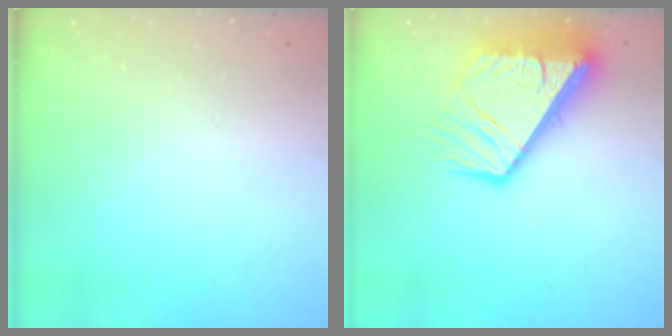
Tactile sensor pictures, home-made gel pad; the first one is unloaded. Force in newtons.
{"total": 15.2, "press": 15.1, "slide": 1.7}